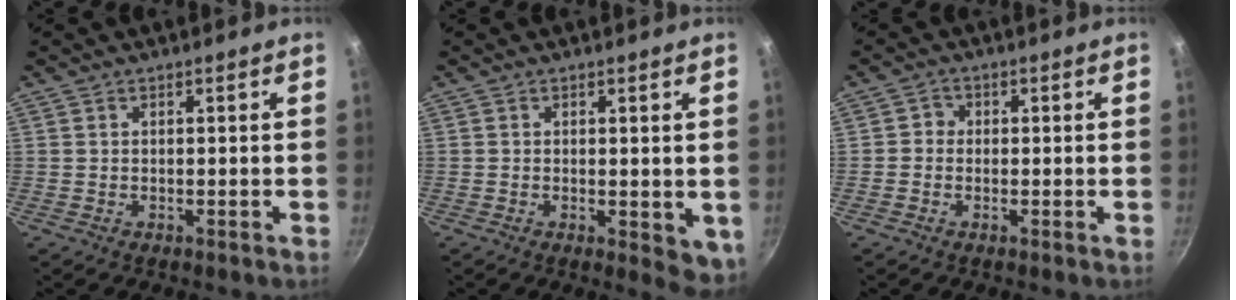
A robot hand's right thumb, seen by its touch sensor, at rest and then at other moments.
{"total": 5.1, "force": [-0.2, 2.6, 4.4], "torque": [-0.053, -0.012, -0.001]}
{"total": 2.0, "force": [-0.4, 1.9, 0.5], "torque": [0.008, 0.005, -0.013]}